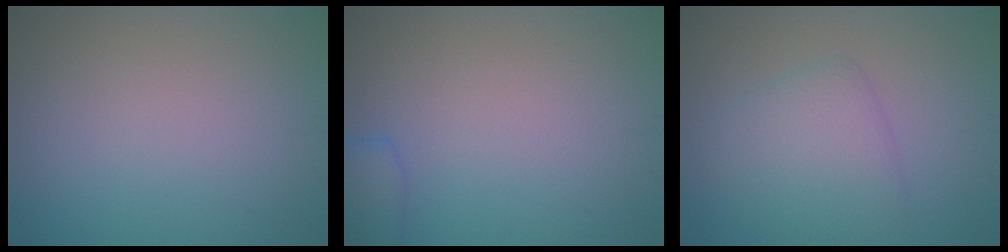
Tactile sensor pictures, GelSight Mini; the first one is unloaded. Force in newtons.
{"total": 2.2, "press": 2.2, "slide": 0.1}
{"total": 3.8, "press": 3.8, "slide": 0.1}